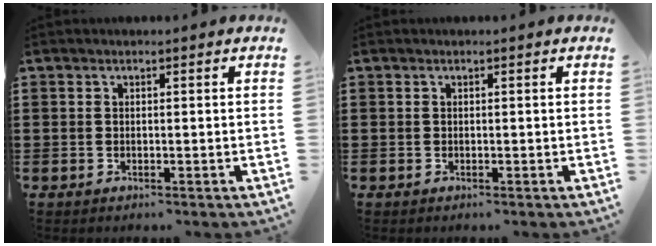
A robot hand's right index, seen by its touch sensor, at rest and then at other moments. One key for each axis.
{"total": 0.0}